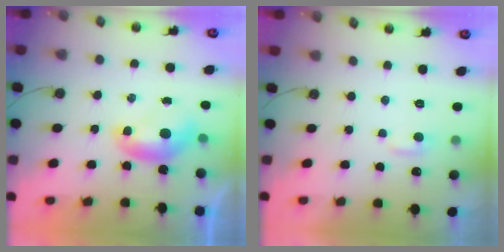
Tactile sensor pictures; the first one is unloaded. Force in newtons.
{"total": 2.4, "press": 2.3, "slide": 0.5}